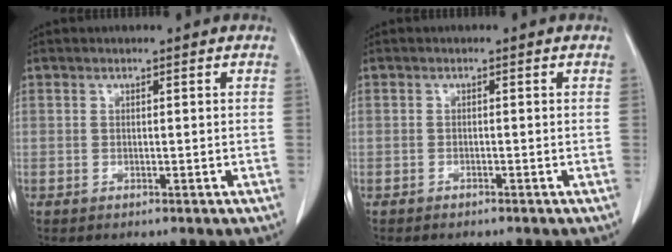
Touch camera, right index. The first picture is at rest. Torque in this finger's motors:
{"motor_torque": [0.19, -0.16, 0.05, 0.01]}